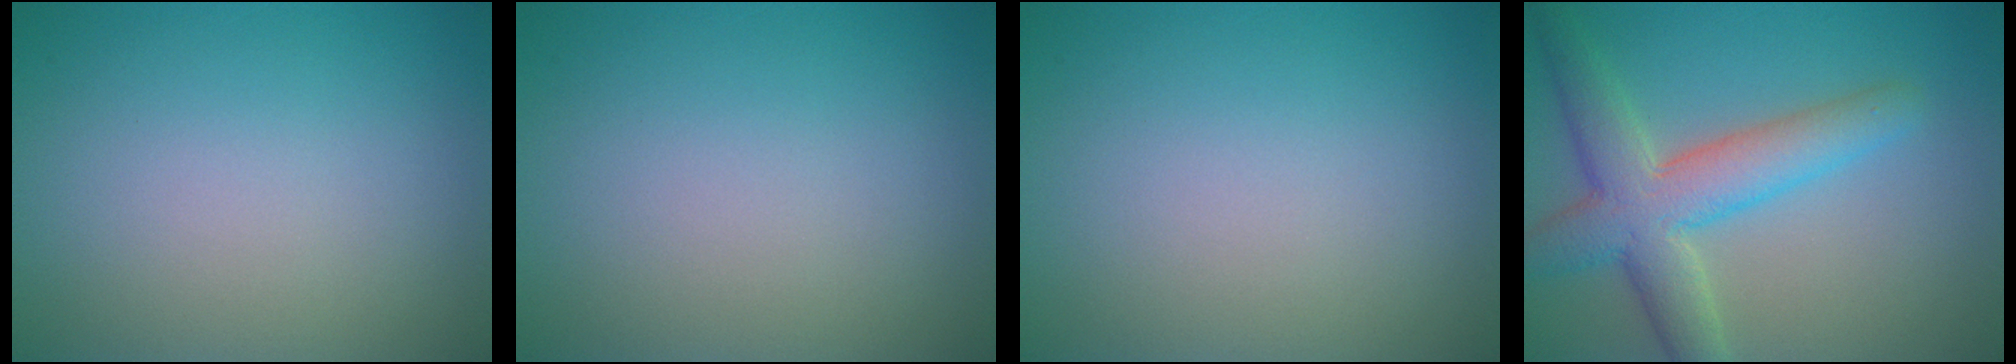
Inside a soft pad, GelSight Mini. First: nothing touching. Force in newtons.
{"total": 0.0}
{"total": 0.0}
{"total": 6.4, "press": 6.4, "slide": 0.3}